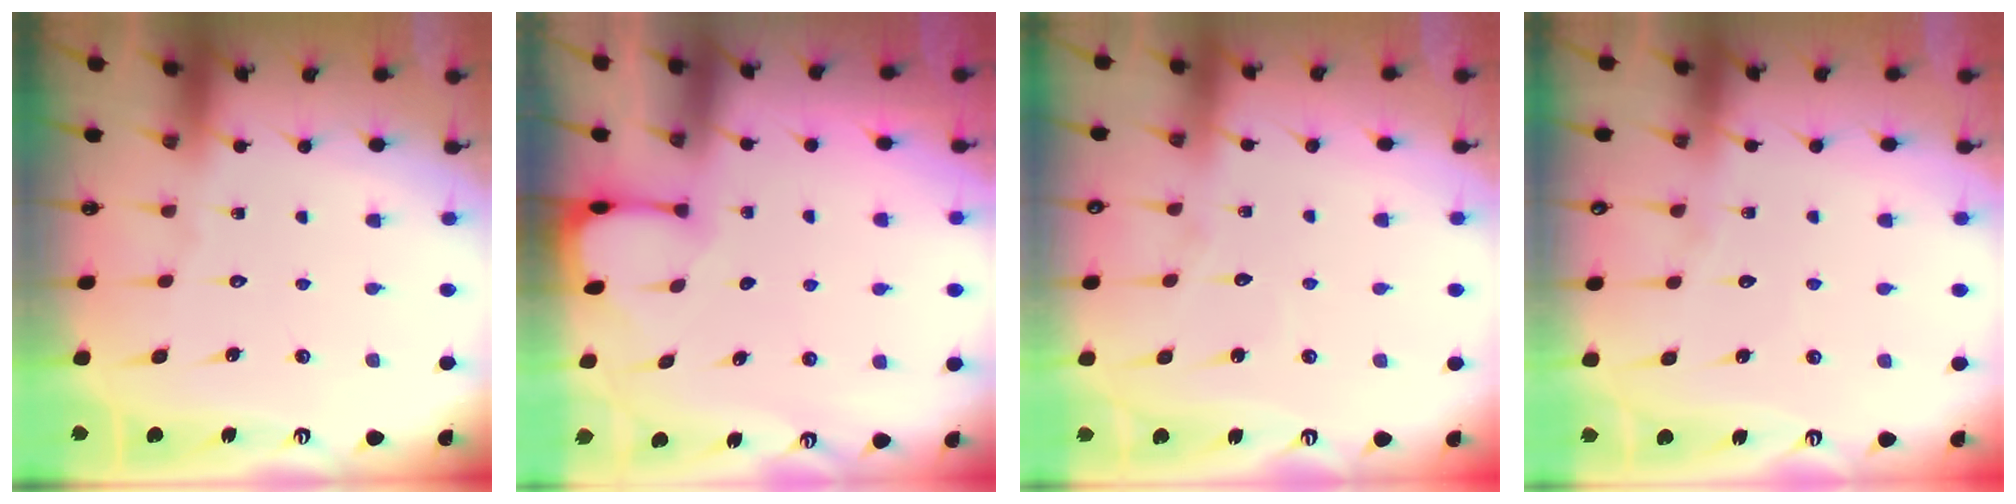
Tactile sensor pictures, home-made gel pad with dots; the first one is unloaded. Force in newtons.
{"total": 1.2, "press": 1.2, "slide": 0.3}
{"total": 5.8, "press": 5.8, "slide": 0.4}
{"total": 3.0, "press": 3.0, "slide": 0.3}